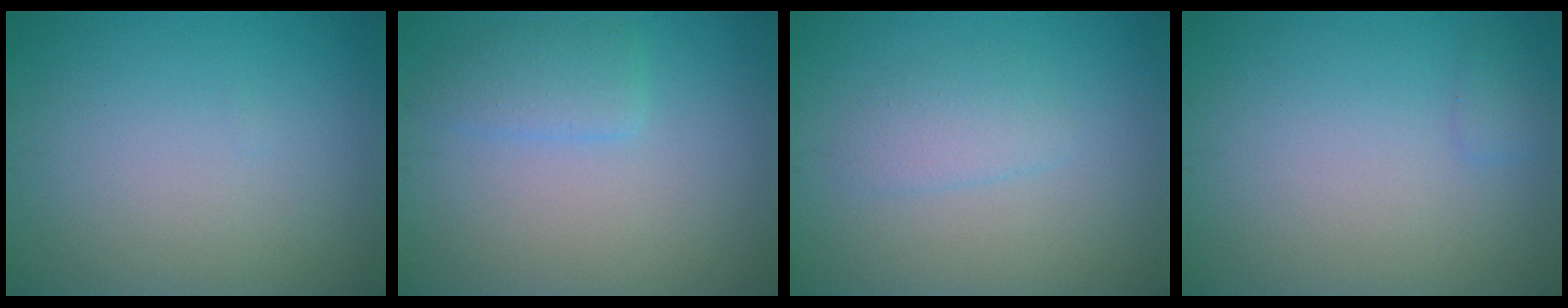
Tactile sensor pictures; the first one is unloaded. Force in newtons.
{"total": 2.1, "press": 2.1, "slide": 0.2}
{"total": 1.8, "press": 1.8, "slide": 0.2}
{"total": 0.7, "press": 0.7, "slide": 0.0}